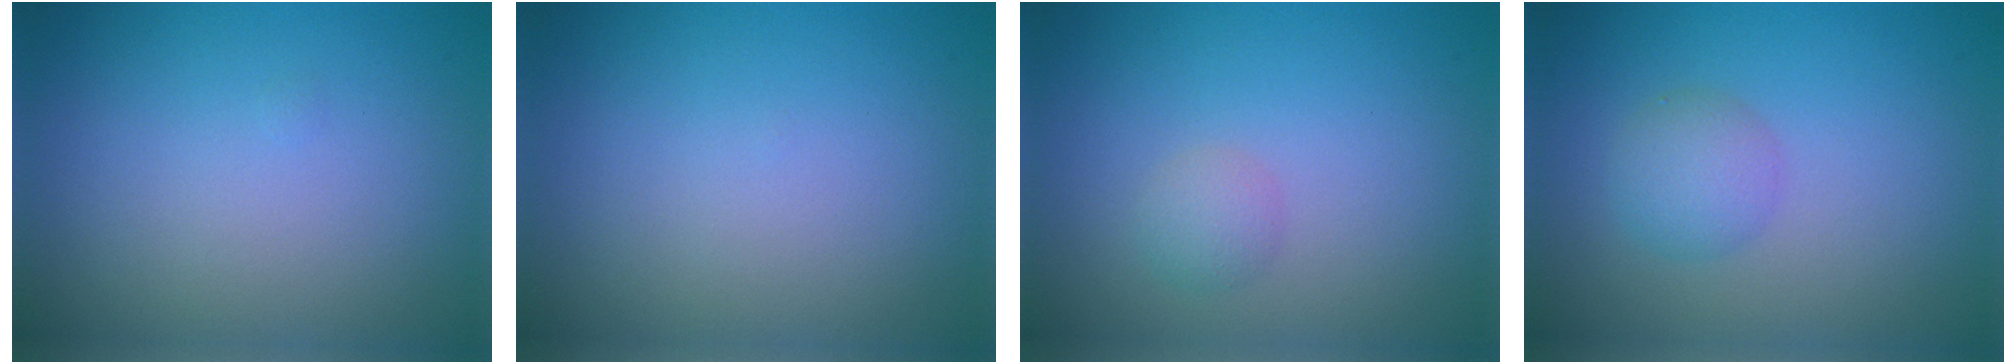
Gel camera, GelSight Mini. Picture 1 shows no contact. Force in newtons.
{"total": 0.0}
{"total": 1.4, "press": 1.4, "slide": 0.0}
{"total": 2.3, "press": 2.3, "slide": 0.0}